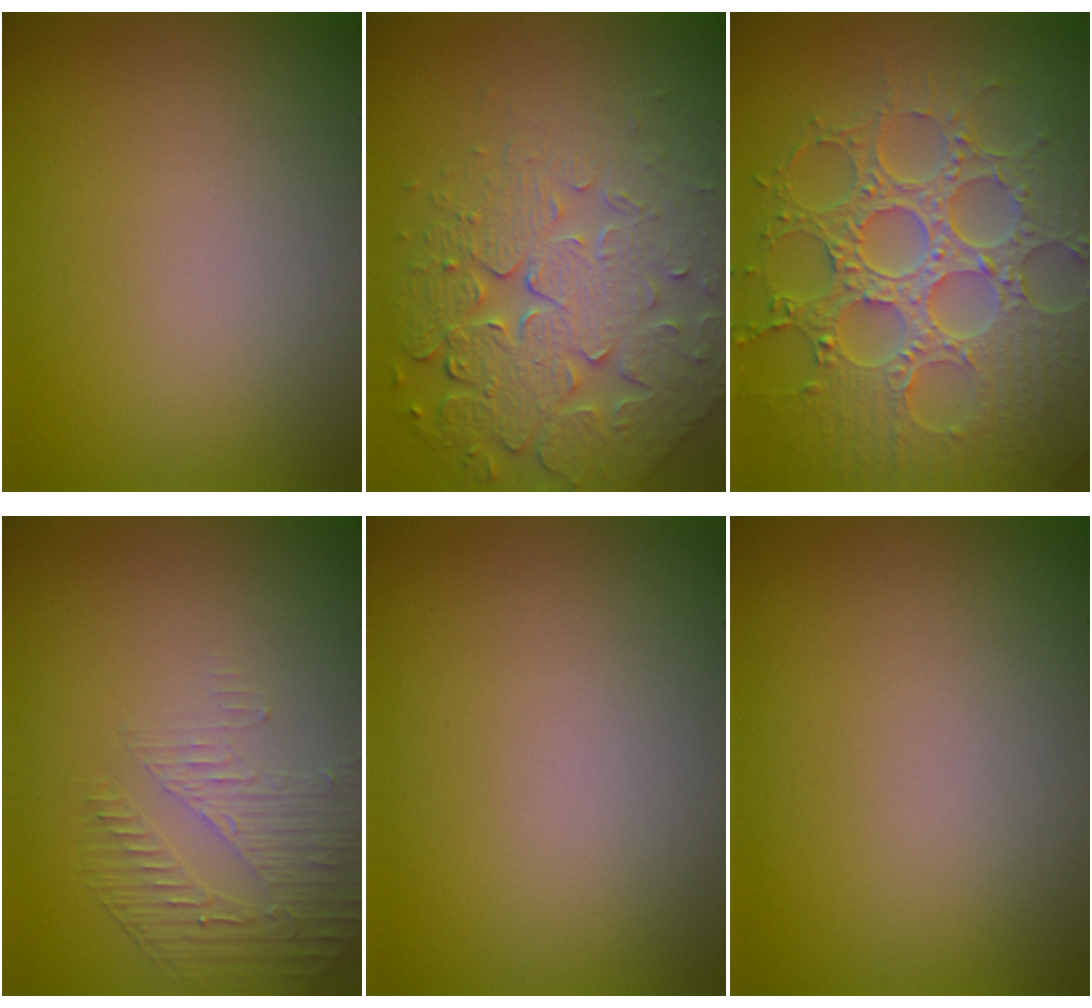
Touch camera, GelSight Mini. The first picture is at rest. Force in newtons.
{"total": 7.9, "press": 5.6, "slide": 5.5}
{"total": 8.8, "press": 6.6, "slide": 5.9}
{"total": 1.8, "press": 1.1, "slide": 1.5}
{"total": 0.0}
{"total": 0.0}